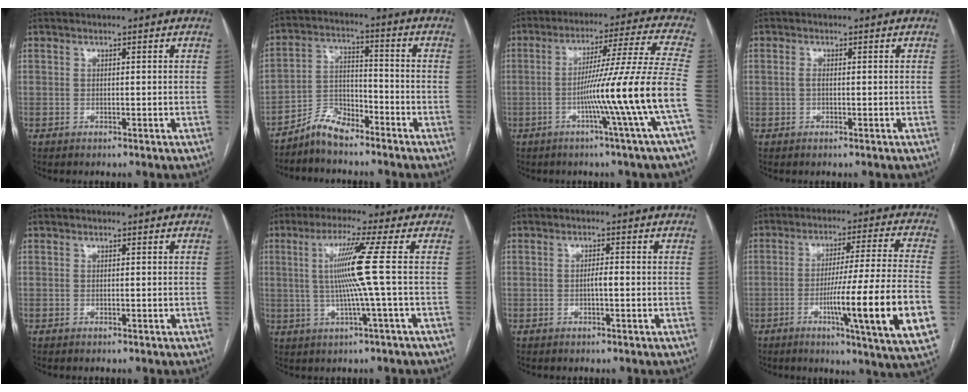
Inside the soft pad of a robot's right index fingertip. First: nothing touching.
{"total": 6.3, "force": [-5.5, 2.2, 2.1], "torque": [-0.041, 0.006, -0.105]}
{"total": 15.6, "force": [-4.6, -3.7, 14.5], "torque": [-0.222, -0.005, -0.082]}
{"total": 0.8, "force": [-0.2, 0.3, 0.7], "torque": [-0.013, 0.003, -0.003]}
{"total": 0.0}
{"total": 8.2, "force": [0.6, -2.3, 7.8], "torque": [-0.149, 0.003, 0.019]}
{"total": 1.5, "force": [-0.3, 0.3, 1.4], "torque": [-0.023, 0.003, -0.007]}
{"total": 18.8, "force": [-5.2, -1.3, 18.0], "torque": [-0.245, -0.016, -0.080]}